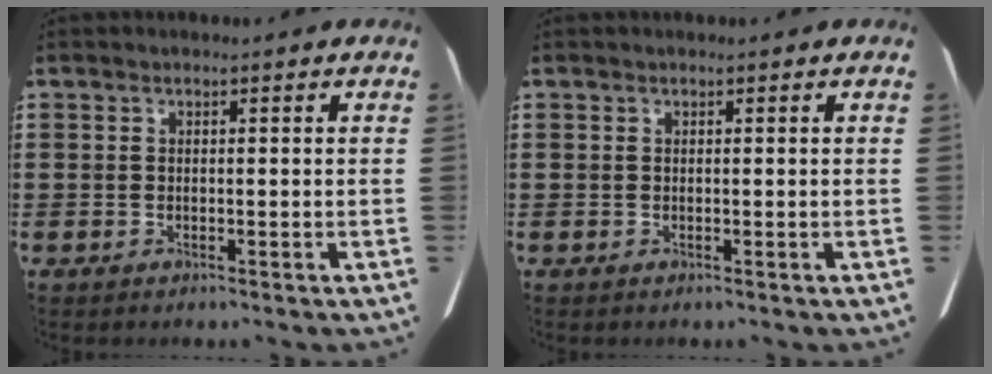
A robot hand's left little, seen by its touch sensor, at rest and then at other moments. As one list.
[{"total": 0.0}]